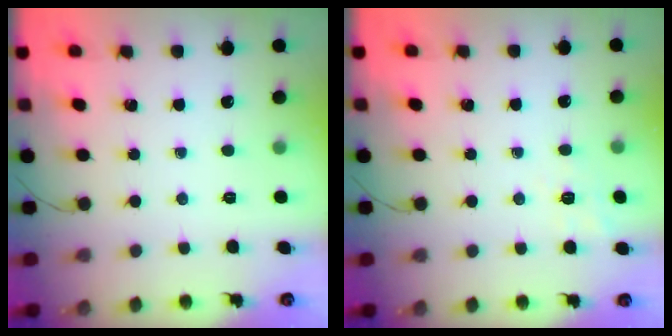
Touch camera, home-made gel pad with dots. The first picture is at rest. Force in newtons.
{"total": 2.3, "press": 0.6, "slide": 2.2}